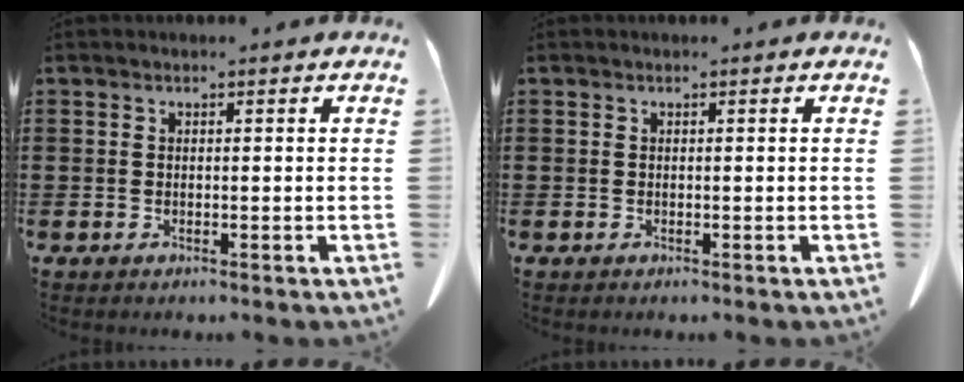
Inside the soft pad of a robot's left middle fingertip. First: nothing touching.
{"total": 0.0}